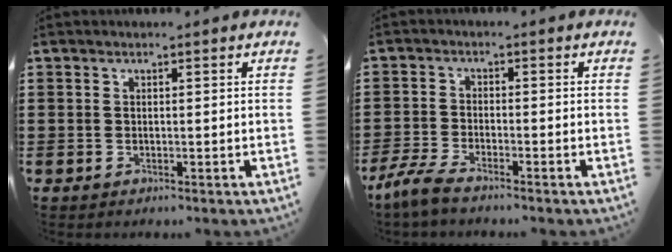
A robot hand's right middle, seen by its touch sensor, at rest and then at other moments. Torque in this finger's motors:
{"motor_torque": [1.38, -0.40, 0.06, 0.08]}